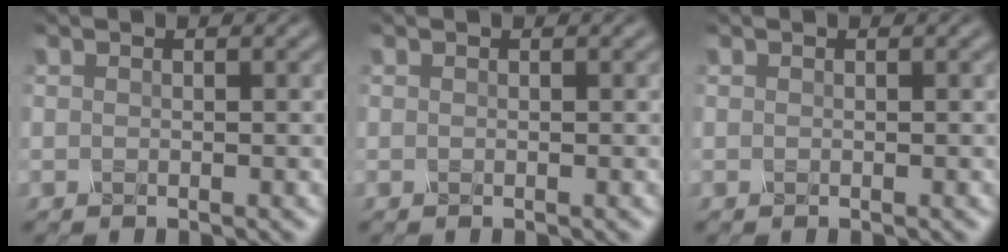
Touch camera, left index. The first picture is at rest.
{"total": 0.0}
{"total": 0.0}